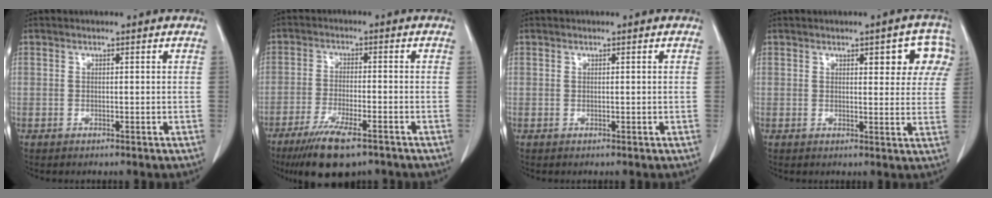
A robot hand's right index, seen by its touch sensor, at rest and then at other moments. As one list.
[{"total": 10.0, "force": [-7.0, 2.0, 6.8], "torque": [-0.118, -0.021, -0.112]}, {"total": 0.0}, {"total": 7.0, "force": [3.3, 2.7, 5.6], "torque": [-0.050, 0.010, 0.032]}]